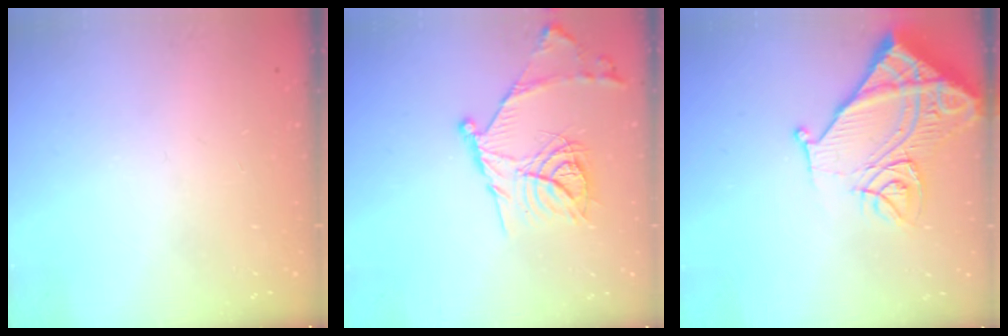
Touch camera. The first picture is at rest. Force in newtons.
{"total": 18.4, "press": 18.4, "slide": 1.3}
{"total": 16.9, "press": 16.8, "slide": 2.1}